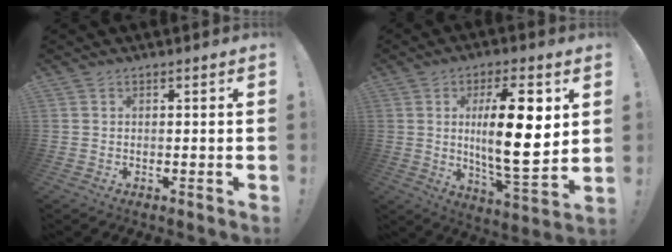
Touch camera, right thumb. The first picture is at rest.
{"total": 18.7, "force": [3.5, 5.4, 17.5], "torque": [-0.286, -0.020, 0.041]}